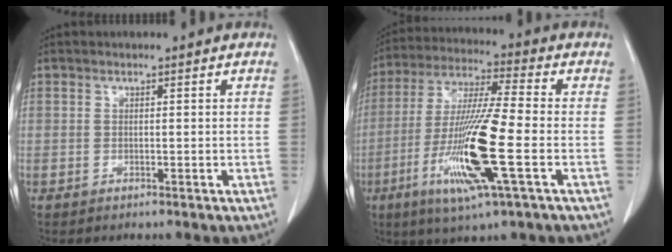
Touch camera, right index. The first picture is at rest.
{"total": 16.0, "force": [-4.7, 0.2, 15.3], "torque": [-0.311, -0.021, -0.090]}